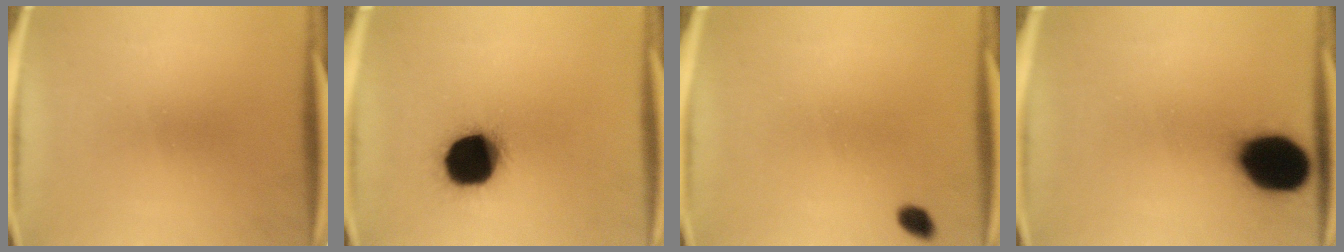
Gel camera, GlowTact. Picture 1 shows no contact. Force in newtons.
{"total": 19.4}
{"total": 2.0}
{"total": 16.8}